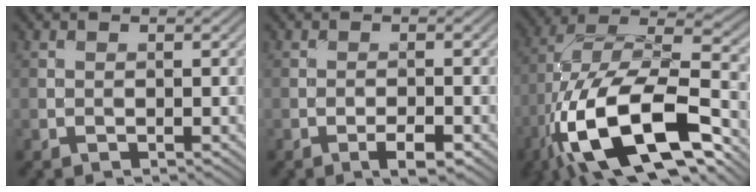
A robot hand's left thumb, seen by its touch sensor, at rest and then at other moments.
{"total": 2.5, "force": [-1.4, 0.7, 2.0], "torque": [-0.036, 0.002, -0.026]}
{"total": 18.6, "force": [-8.1, 7.8, 14.8], "torque": [-0.292, -0.011, -0.145]}